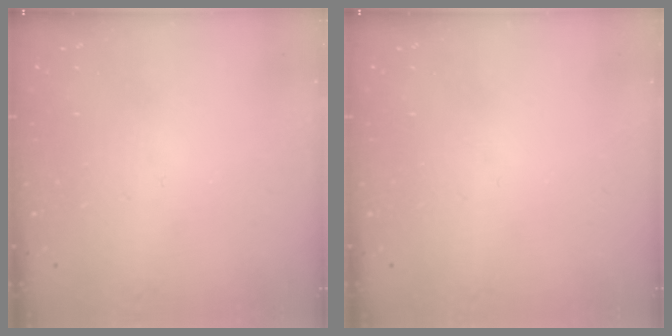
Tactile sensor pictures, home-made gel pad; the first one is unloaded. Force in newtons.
{"total": 0.0}